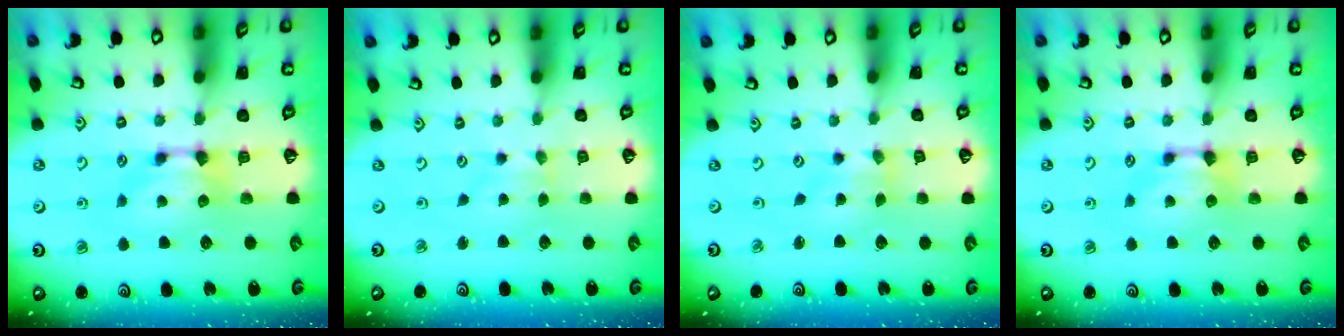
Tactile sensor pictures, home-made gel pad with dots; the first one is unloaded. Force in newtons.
{"total": 1.0, "press": 0.9, "slide": 0.3}
{"total": 1.9, "press": 1.6, "slide": 0.9}
{"total": 0.0}